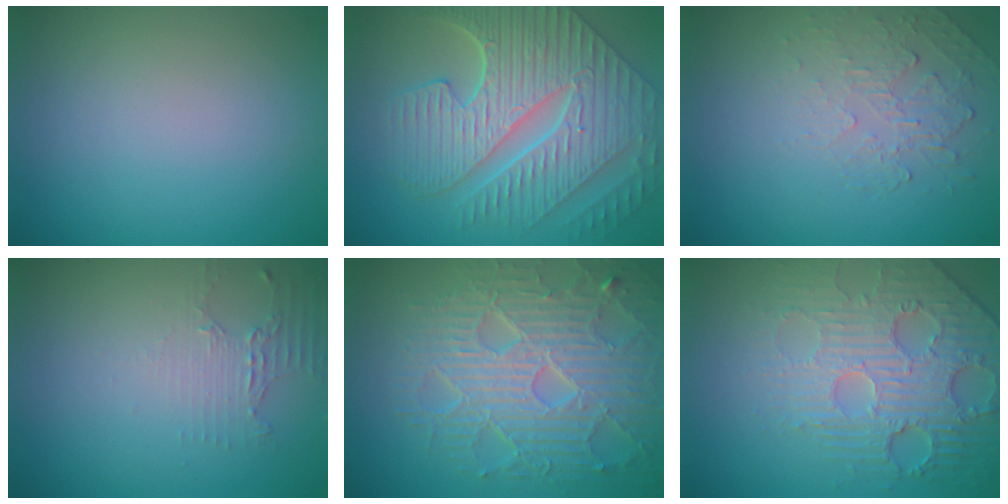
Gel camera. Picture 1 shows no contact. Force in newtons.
{"total": 9.7, "press": 7.6, "slide": 6.1}
{"total": 2.1, "press": 0.9, "slide": 1.9}
{"total": 2.0, "press": 1.4, "slide": 1.4}
{"total": 8.7, "press": 6.2, "slide": 6.1}
{"total": 4.9, "press": 4.5, "slide": 1.8}